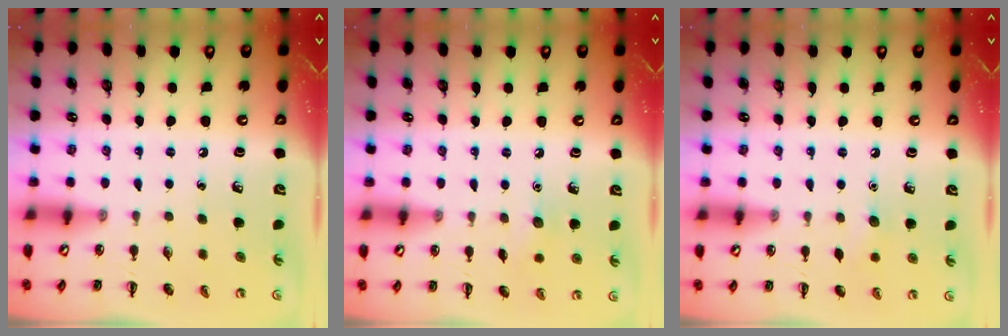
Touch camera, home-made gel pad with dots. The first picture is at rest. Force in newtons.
{"total": 5.6, "press": 5.4, "slide": 1.5}
{"total": 4.9, "press": 4.7, "slide": 1.4}